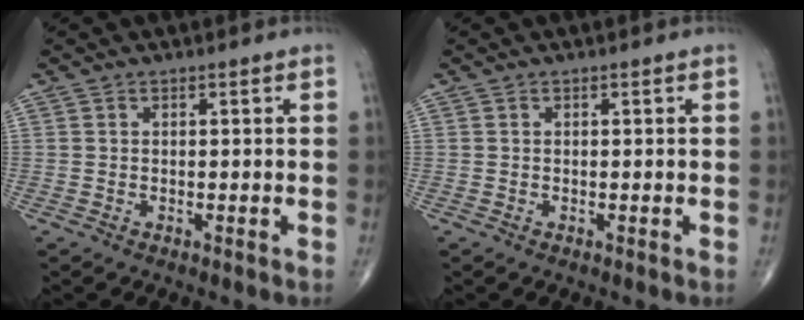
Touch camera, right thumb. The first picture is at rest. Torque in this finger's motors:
{"motor_torque": [-0.02, -0.03, -0.07, -0.19, 0.01]}